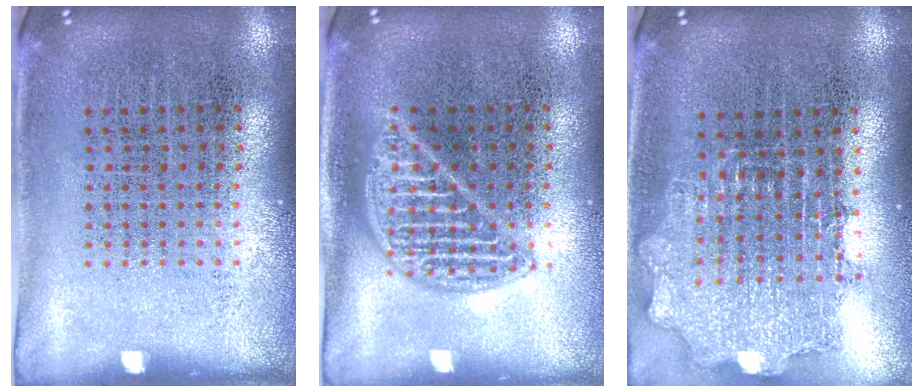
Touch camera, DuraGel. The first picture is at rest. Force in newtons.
{"total": 2.1, "press": 2.1, "slide": 0.2}
{"total": 1.7, "press": 1.4, "slide": 1.0}